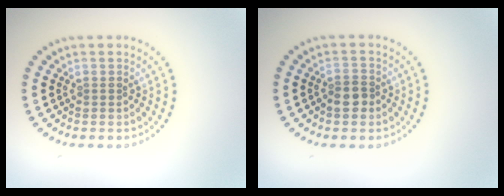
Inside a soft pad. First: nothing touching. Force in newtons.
{"total": 2.0, "press": 1.8, "slide": 0.9}